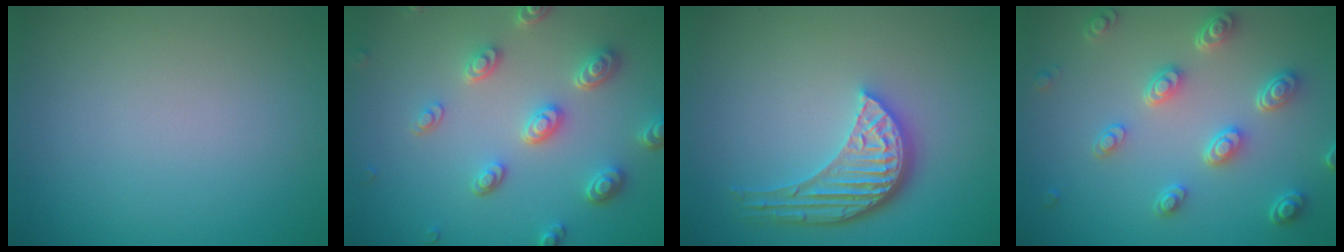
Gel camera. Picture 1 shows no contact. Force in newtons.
{"total": 4.8, "press": 3.7, "slide": 3.0}
{"total": 5.1, "press": 3.8, "slide": 3.4}
{"total": 4.7, "press": 3.6, "slide": 2.9}